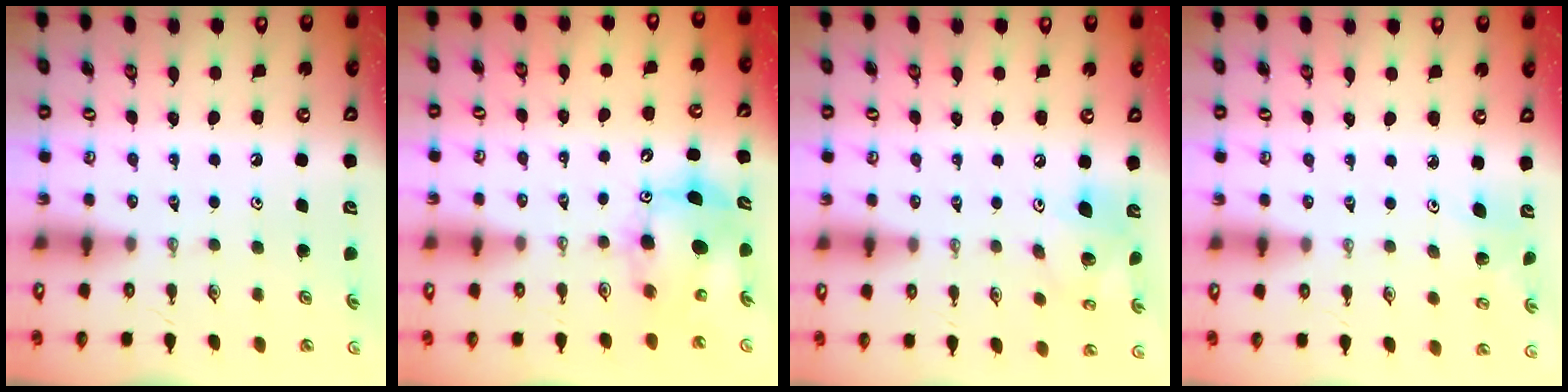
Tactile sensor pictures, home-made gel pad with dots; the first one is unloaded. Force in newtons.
{"total": 8.5, "press": 8.2, "slide": 2.1}
{"total": 14.4, "press": 14.2, "slide": 2.4}
{"total": 5.6, "press": 5.5, "slide": 0.8}